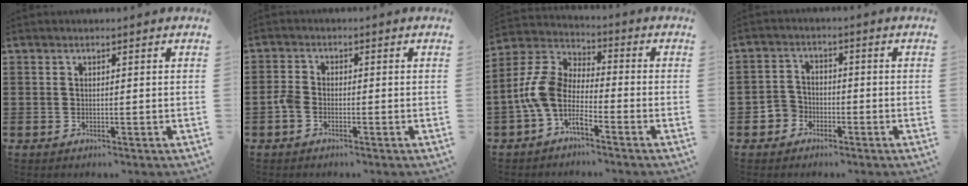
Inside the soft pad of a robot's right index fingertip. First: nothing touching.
{"total": 2.2, "force": [-1.1, 1.4, 1.2], "torque": [-0.040, -0.002, -0.027]}
{"total": 7.6, "force": [-3.2, 3.8, 5.7], "torque": [-0.173, -0.027, -0.076]}
{"total": 3.0, "force": [-1.9, 2.3, 0.5], "torque": [-0.029, 0.001, -0.044]}